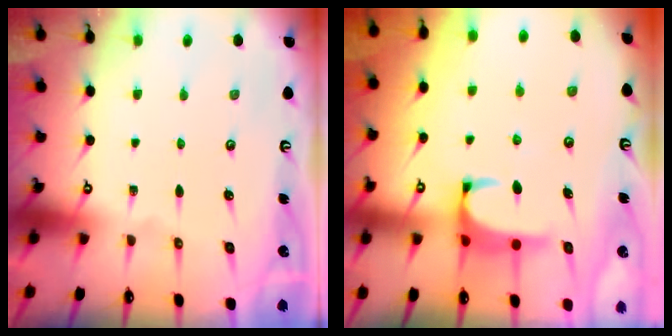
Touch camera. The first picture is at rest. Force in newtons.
{"total": 1.2, "press": 1.2, "slide": 0.4}